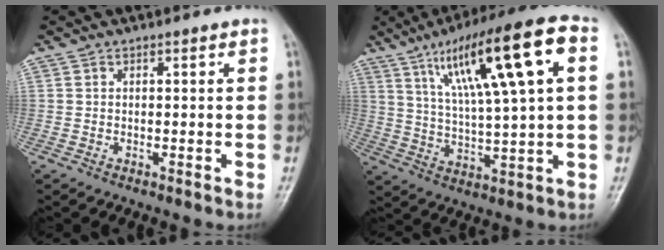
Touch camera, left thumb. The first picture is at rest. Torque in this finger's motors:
{"motor_torque": [1.56, 1.65, 1.94, -0.83, 0.25]}